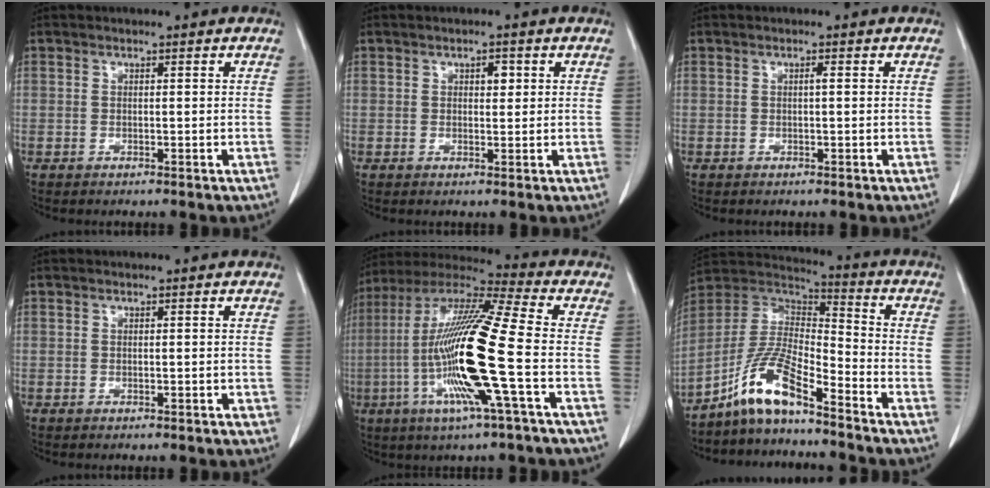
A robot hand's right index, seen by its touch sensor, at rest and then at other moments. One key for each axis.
{"total": 1.8, "fx": 0.6, "fy": 0.9, "fz": 1.4, "tx": -0.017, "ty": 0.000, "tz": 0.008}
{"total": 0.5, "fx": 0.0, "fy": 0.0, "fz": 0.5, "tx": -0.009, "ty": 0.001, "tz": 0.001}
{"total": 0.7, "fx": -0.2, "fy": 0.2, "fz": 0.6, "tx": -0.010, "ty": -0.001, "tz": -0.001}
{"total": 19.4, "fx": -4.3, "fy": -0.2, "fz": 19.0, "tx": -0.388, "ty": -0.012, "tz": -0.094}
{"total": 10.5, "fx": -7.6, "fy": 1.5, "fz": 7.1, "tx": -0.162, "ty": 0.014, "tz": -0.147}